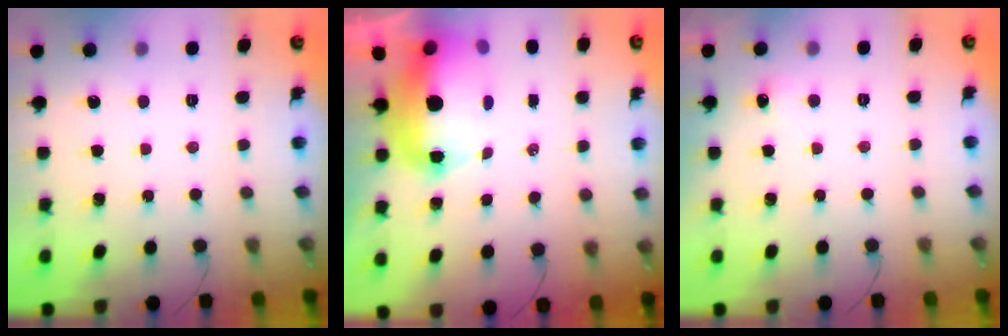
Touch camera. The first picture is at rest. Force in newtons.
{"total": 19.3, "press": 15.5, "slide": 11.4}
{"total": 3.0, "press": 2.7, "slide": 1.3}